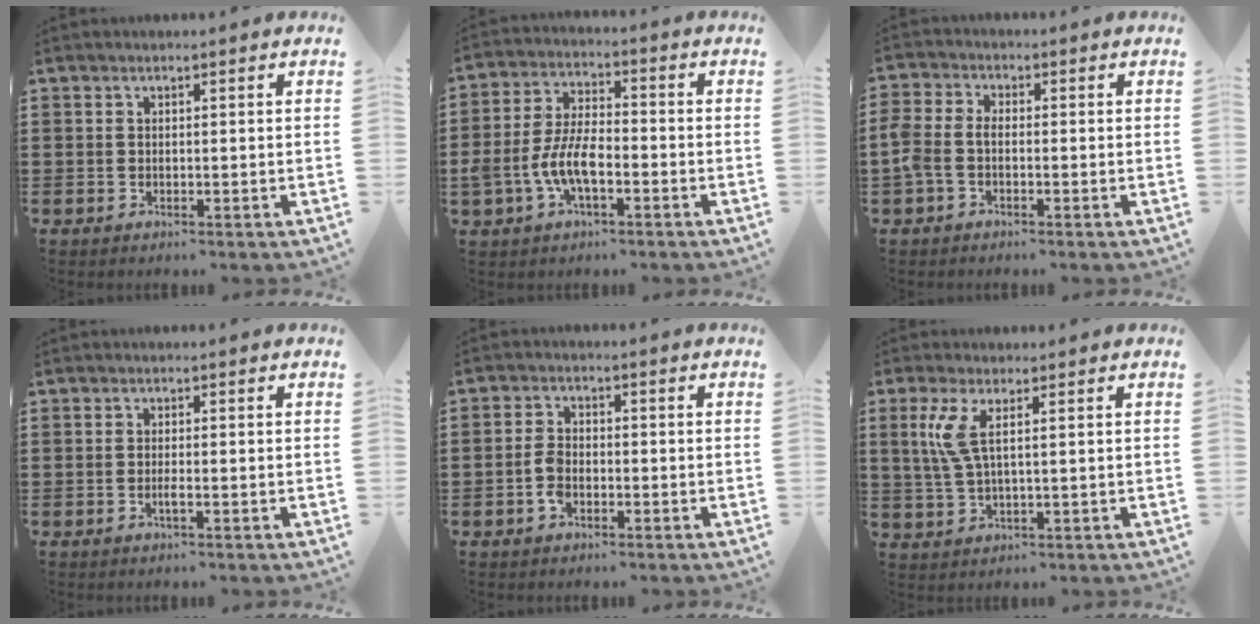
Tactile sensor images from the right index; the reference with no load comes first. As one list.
[{"total": 7.8, "force": [-2.9, 3.7, 6.3], "torque": [-0.153, -0.005, -0.062]}, {"total": 2.8, "force": [-1.2, 1.6, 1.8], "torque": [-0.057, -0.003, -0.031]}, {"total": 1.5, "force": [-0.7, 0.0, 1.3], "torque": [-0.031, -0.006, -0.014]}, {"total": 3.5, "force": [-1.3, 1.9, 2.6], "torque": [-0.068, -0.005, -0.030]}, {"total": 4.4, "force": [1.1, 0.8, 4.1], "torque": [-0.106, -0.010, 0.011]}]